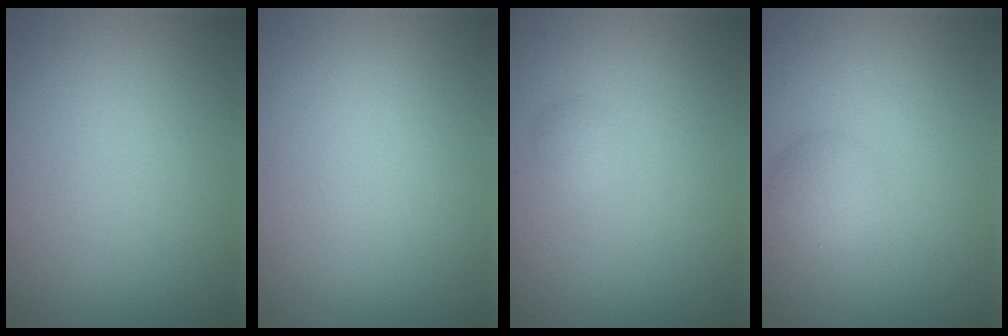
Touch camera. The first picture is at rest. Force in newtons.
{"total": 0.0}
{"total": 0.8, "press": 0.8, "slide": 0.0}
{"total": 2.1, "press": 2.1, "slide": 0.1}